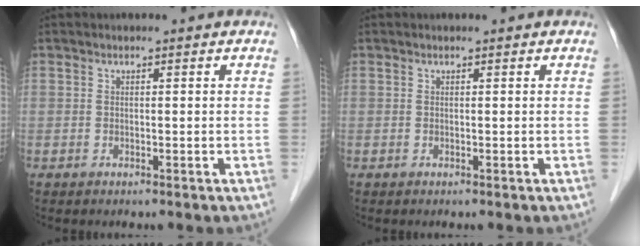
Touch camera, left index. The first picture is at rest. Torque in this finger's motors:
{"motor_torque": [0.00, 0.00, 0.00, 0.00]}